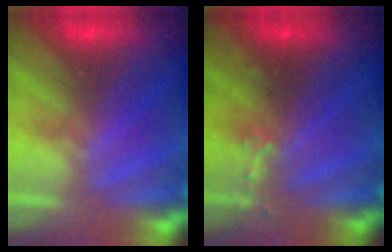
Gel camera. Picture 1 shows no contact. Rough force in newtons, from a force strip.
{"total": 2.6}